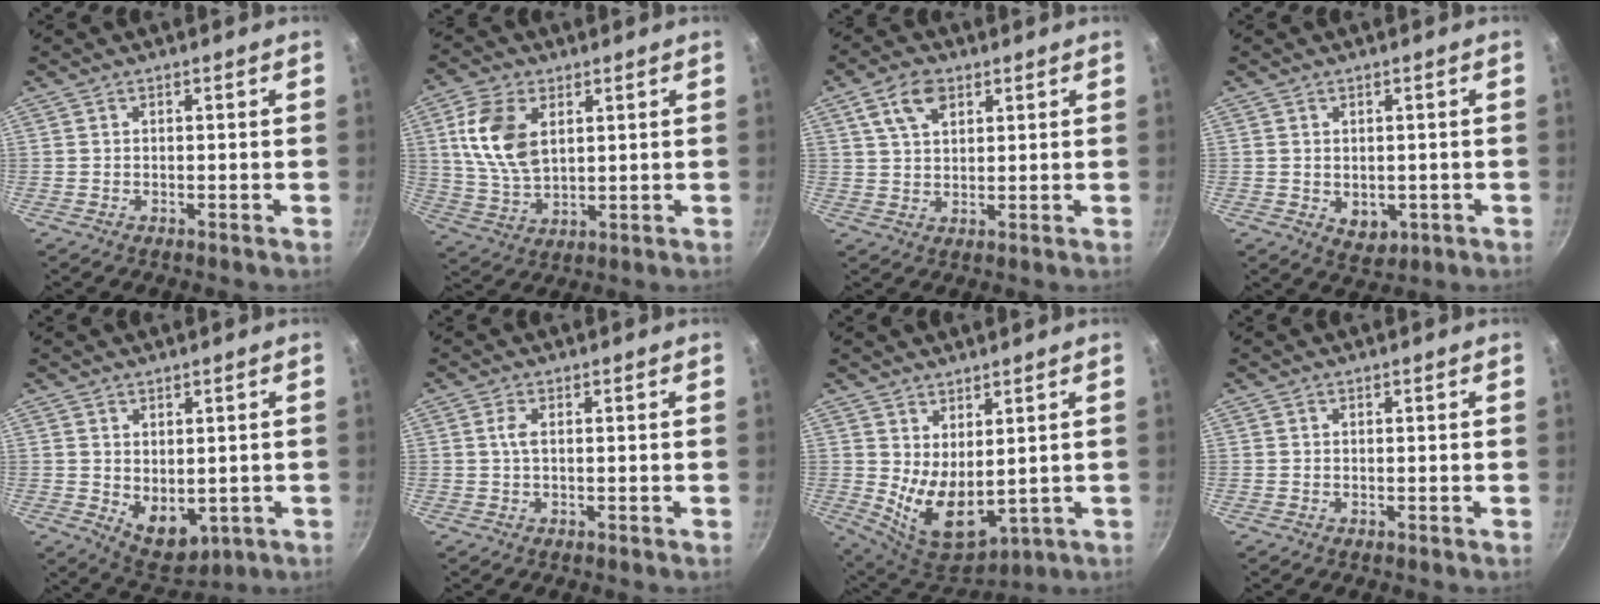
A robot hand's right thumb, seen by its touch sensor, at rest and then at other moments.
{"total": 11.8, "force": [3.4, 7.1, 8.8], "torque": [-0.161, -0.017, 0.072]}
{"total": 7.0, "force": [3.4, 4.0, 4.7], "torque": [-0.076, -0.005, 0.061]}
{"total": 4.4, "force": [-0.5, 3.4, 2.8], "torque": [-0.027, -0.004, 0.004]}
{"total": 7.5, "force": [0.1, 5.1, 5.4], "torque": [-0.057, -0.017, 0.024]}
{"total": 1.6, "force": [0.2, 0.5, 1.6], "torque": [-0.039, 0.002, 0.004]}
{"total": 10.5, "force": [1.6, 5.9, 8.5], "torque": [-0.118, -0.038, 0.053]}
{"total": 0.0}